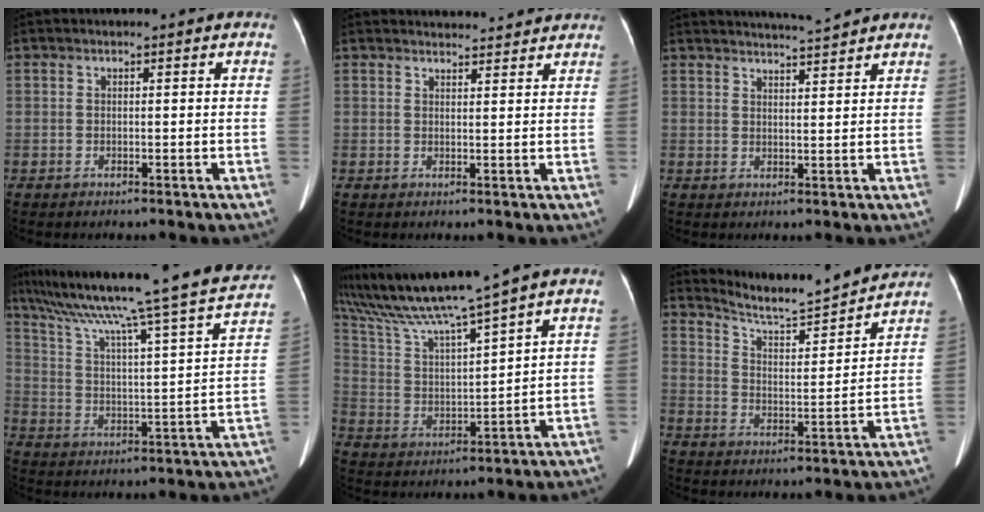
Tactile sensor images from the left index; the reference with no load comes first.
{"total": 7.7, "force": [7.5, 1.1, 1.3], "torque": [-0.011, 0.020, 0.083]}
{"total": 6.5, "force": [6.2, -0.7, 1.9], "torque": [-0.036, 0.008, 0.089]}
{"total": 28.8, "force": [23.9, 0.5, 16.0], "torque": [-0.262, -0.025, 0.332]}
{"total": 14.0, "force": [11.9, -2.2, 7.1], "torque": [-0.142, 0.005, 0.226]}
{"total": 12.3, "force": [12.0, -0.4, 2.6], "torque": [-0.054, -0.002, 0.188]}